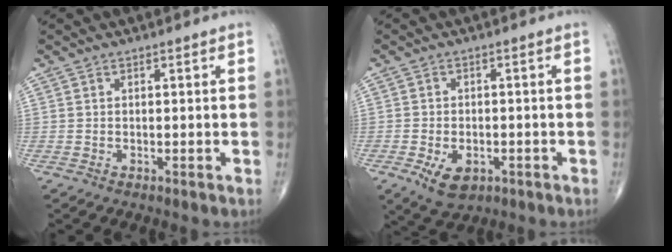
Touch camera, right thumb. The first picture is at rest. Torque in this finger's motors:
{"motor_torque": [-0.07, 0.28, 0.04, -0.14, 0.06]}